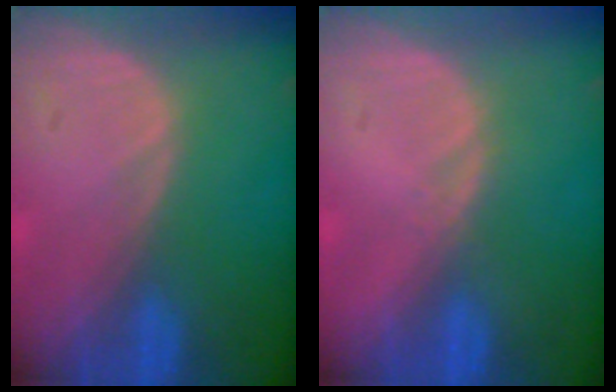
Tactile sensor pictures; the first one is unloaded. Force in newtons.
{"total": 0.8, "press": 0.6, "slide": 0.5}